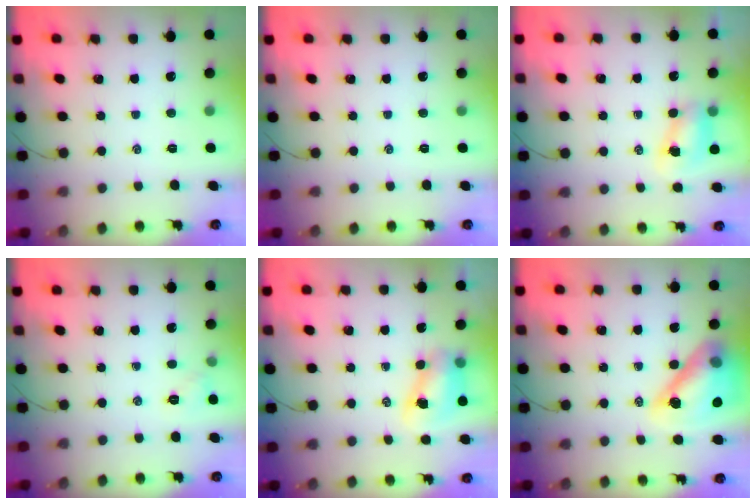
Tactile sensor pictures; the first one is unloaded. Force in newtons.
{"total": 0.0}
{"total": 7.0, "press": 6.9, "slide": 0.9}
{"total": 3.8, "press": 3.6, "slide": 1.1}
{"total": 7.9, "press": 7.9, "slide": 1.0}
{"total": 17.9, "press": 17.2, "slide": 5.1}